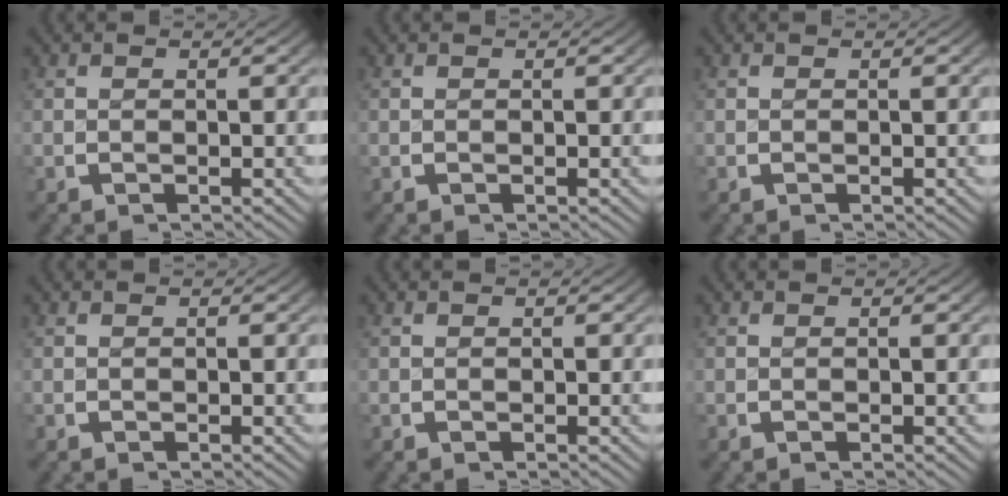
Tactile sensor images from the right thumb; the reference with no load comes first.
{"total": 0.0}
{"total": 0.0}
{"total": 0.0}
{"total": 0.0}
{"total": 0.0}